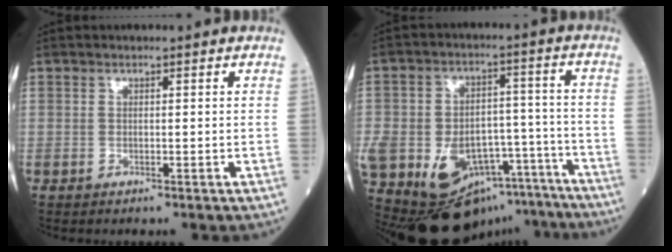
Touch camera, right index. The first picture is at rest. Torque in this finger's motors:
{"motor_torque": [2.14, 0.00, 1.05, 0.21]}